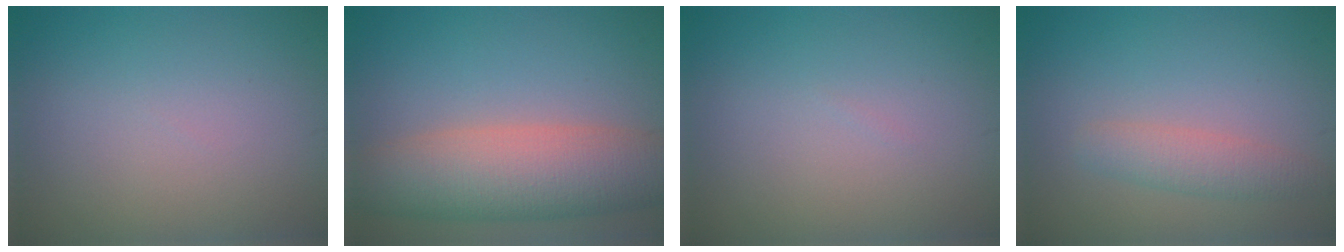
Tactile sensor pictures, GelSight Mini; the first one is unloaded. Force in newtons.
{"total": 8.1, "press": 8.1, "slide": 0.7}
{"total": 0.0}
{"total": 2.4, "press": 2.4, "slide": 0.2}